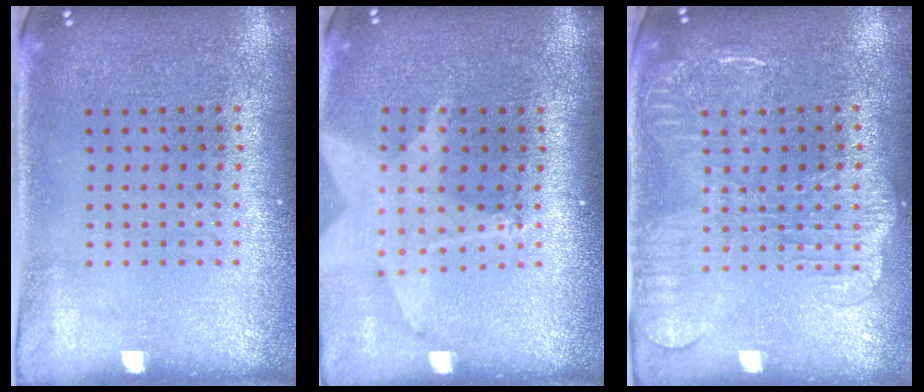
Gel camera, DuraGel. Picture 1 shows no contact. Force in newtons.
{"total": 2.0, "press": 1.6, "slide": 1.3}
{"total": 1.9, "press": 1.8, "slide": 0.5}